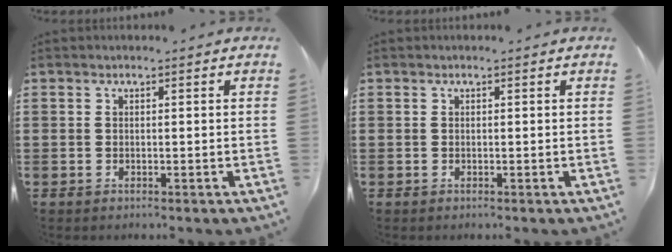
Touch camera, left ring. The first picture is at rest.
{"total": 0.0}